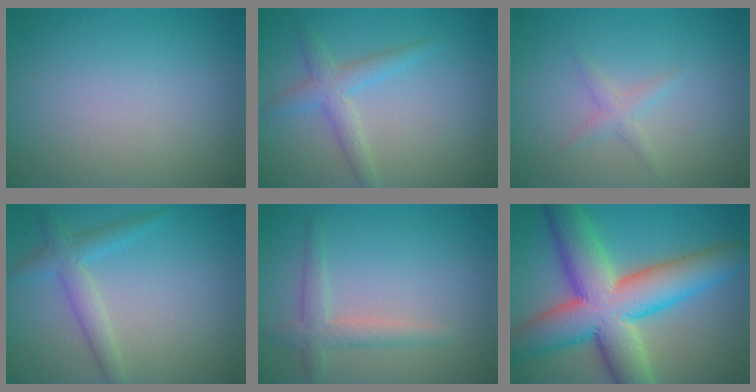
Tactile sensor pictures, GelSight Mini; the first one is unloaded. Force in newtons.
{"total": 2.6, "press": 2.6, "slide": 0.0}
{"total": 1.3, "press": 1.3, "slide": 0.1}
{"total": 2.8, "press": 2.8, "slide": 0.2}
{"total": 2.3, "press": 2.3, "slide": 0.2}
{"total": 13.0, "press": 13.0, "slide": 0.5}